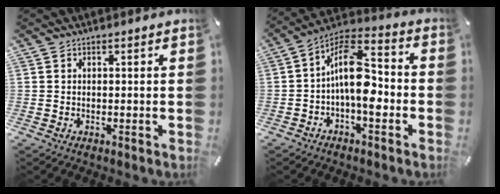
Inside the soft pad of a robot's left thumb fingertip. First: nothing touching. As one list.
[{"total": 13.0, "force": [-2.2, 6.8, 10.9], "torque": [-0.205, 0.002, -0.040]}]